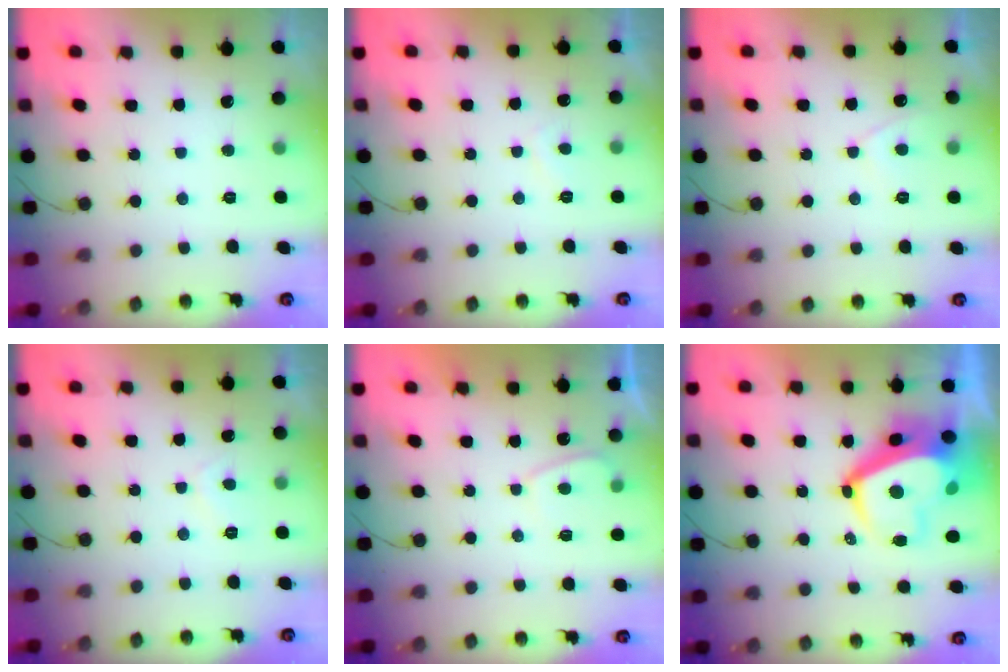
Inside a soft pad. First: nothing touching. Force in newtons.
{"total": 1.1, "press": 0.9, "slide": 0.6}
{"total": 2.9, "press": 2.8, "slide": 0.5}
{"total": 2.0, "press": 1.9, "slide": 0.6}
{"total": 2.0, "press": 2.0, "slide": 0.6}
{"total": 10.8, "press": 10.8, "slide": 1.3}